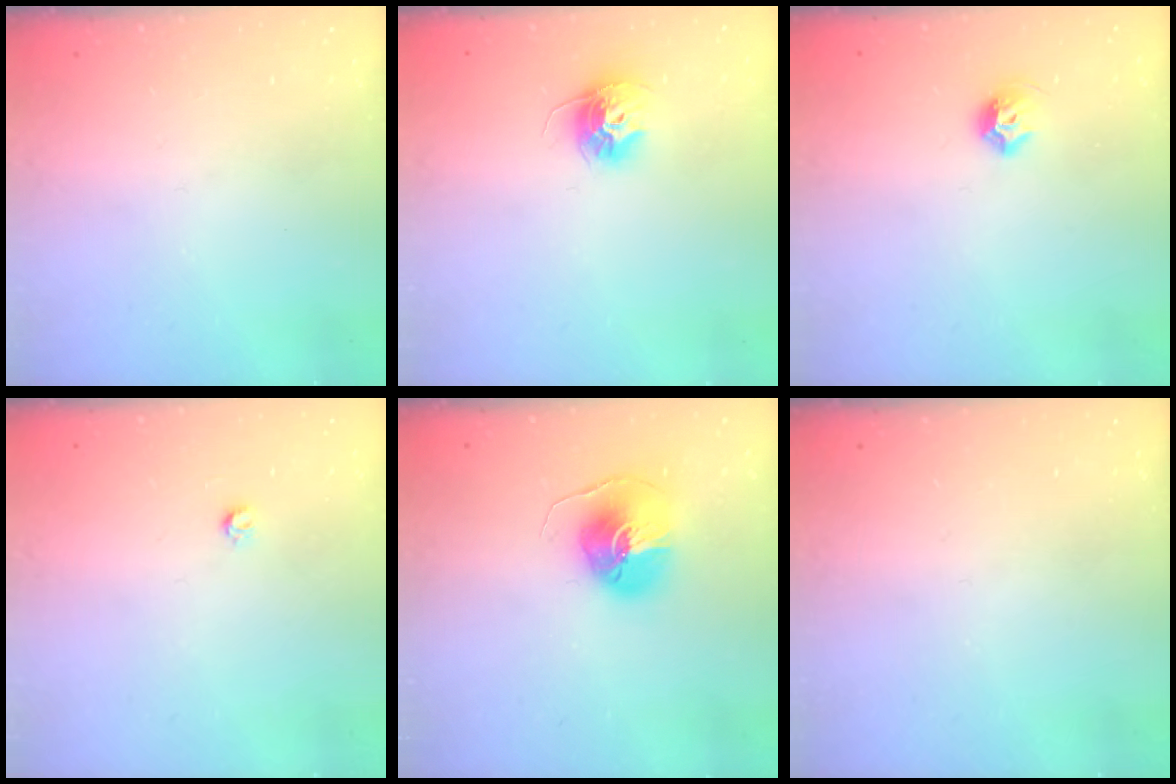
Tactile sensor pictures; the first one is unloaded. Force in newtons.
{"total": 10.4, "press": 10.4, "slide": 0.5}
{"total": 6.6, "press": 6.5, "slide": 1.2}
{"total": 3.0, "press": 3.0, "slide": 0.2}
{"total": 8.6, "press": 8.6, "slide": 0.5}
{"total": 0.0}